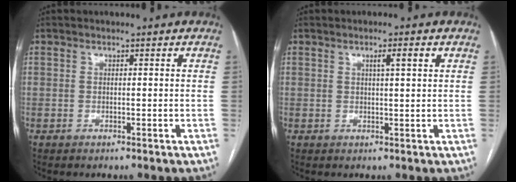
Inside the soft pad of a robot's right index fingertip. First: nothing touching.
{"total": 2.3, "force": [1.0, 0.0, 2.1], "torque": [-0.037, 0.001, 0.017]}